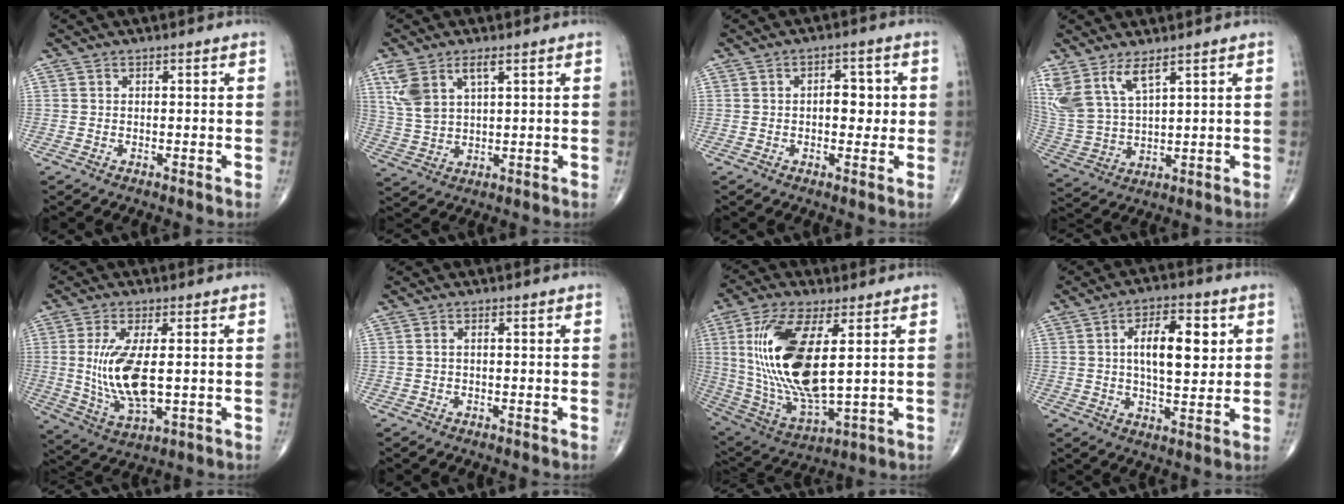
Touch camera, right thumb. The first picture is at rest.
{"total": 8.2, "force": [3.9, 3.7, 6.2], "torque": [-0.137, -0.006, 0.086]}
{"total": 5.0, "force": [0.3, 3.0, 4.0], "torque": [-0.034, 0.004, 0.000]}
{"total": 11.1, "force": [6.7, 4.3, 7.7], "torque": [-0.170, -0.025, 0.153]}
{"total": 12.0, "force": [0.5, 4.7, 11.0], "torque": [-0.230, -0.018, 0.021]}
{"total": 0.8, "force": [0.0, 0.4, 0.7], "torque": [-0.013, 0.000, -0.003]}
{"total": 21.4, "force": [3.7, 8.3, 19.4], "torque": [-0.406, -0.025, 0.079]}
{"total": 11.6, "force": [2.6, 5.2, 10.0], "torque": [-0.138, -0.006, 0.039]}